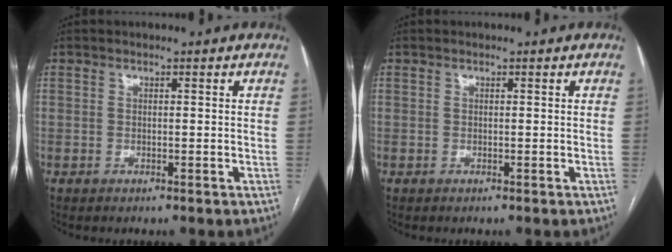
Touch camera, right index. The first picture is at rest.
{"total": 0.0}